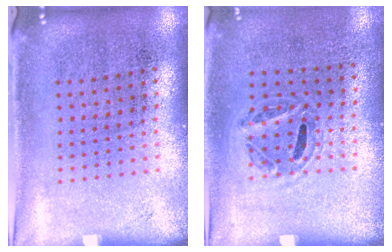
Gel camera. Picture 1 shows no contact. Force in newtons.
{"total": 1.1, "press": 0.7, "slide": 0.9}